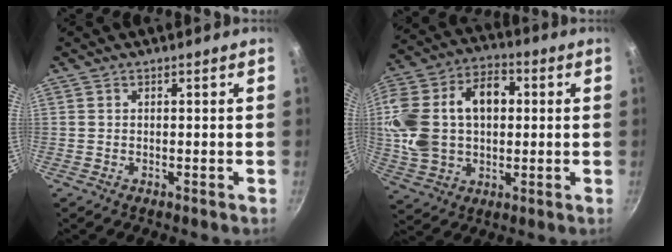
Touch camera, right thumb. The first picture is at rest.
{"total": 19.3, "force": [2.1, 13.4, 13.8], "torque": [-0.249, 0.034, 0.035]}